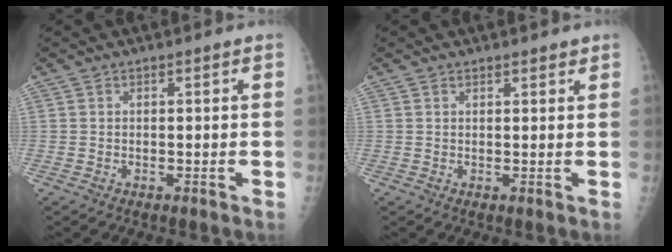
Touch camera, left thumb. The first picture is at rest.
{"total": 1.3, "force": [1.1, 0.5, 0.5], "torque": [0.000, -0.006, 0.014]}